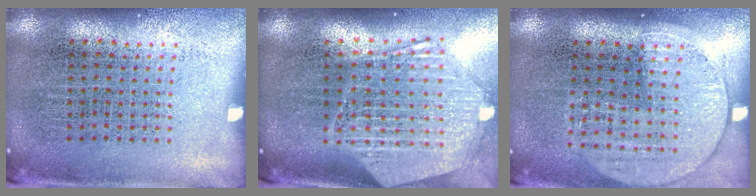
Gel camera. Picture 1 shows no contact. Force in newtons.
{"total": 2.8, "press": 2.3, "slide": 1.7}
{"total": 1.5, "press": 1.4, "slide": 0.5}